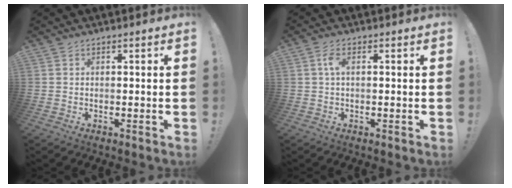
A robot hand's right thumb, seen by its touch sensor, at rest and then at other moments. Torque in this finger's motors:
{"motor_torque": [-0.11, 0.07, 0.31, -0.18, 0.16]}